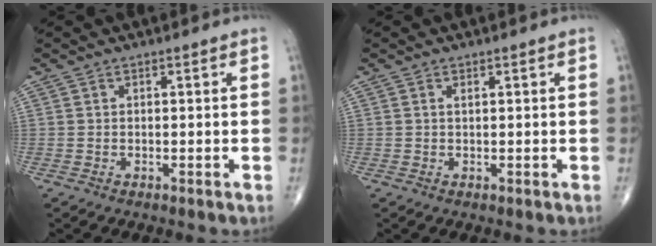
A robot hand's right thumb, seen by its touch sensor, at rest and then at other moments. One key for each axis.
{"total": 1.1, "fx": 0.5, "fy": 0.3, "fz": 1.0, "tx": -0.020, "ty": 0.000, "tz": 0.011}